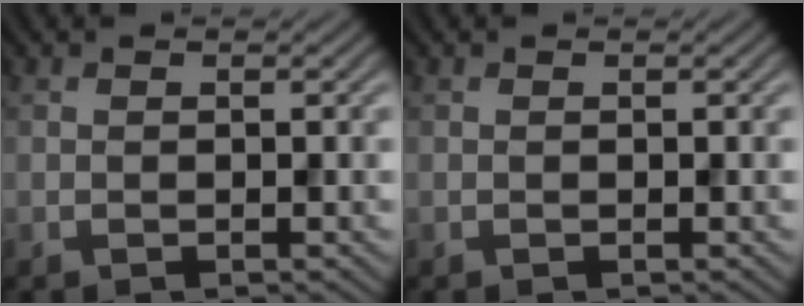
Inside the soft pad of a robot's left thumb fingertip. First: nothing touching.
{"total": 0.0}